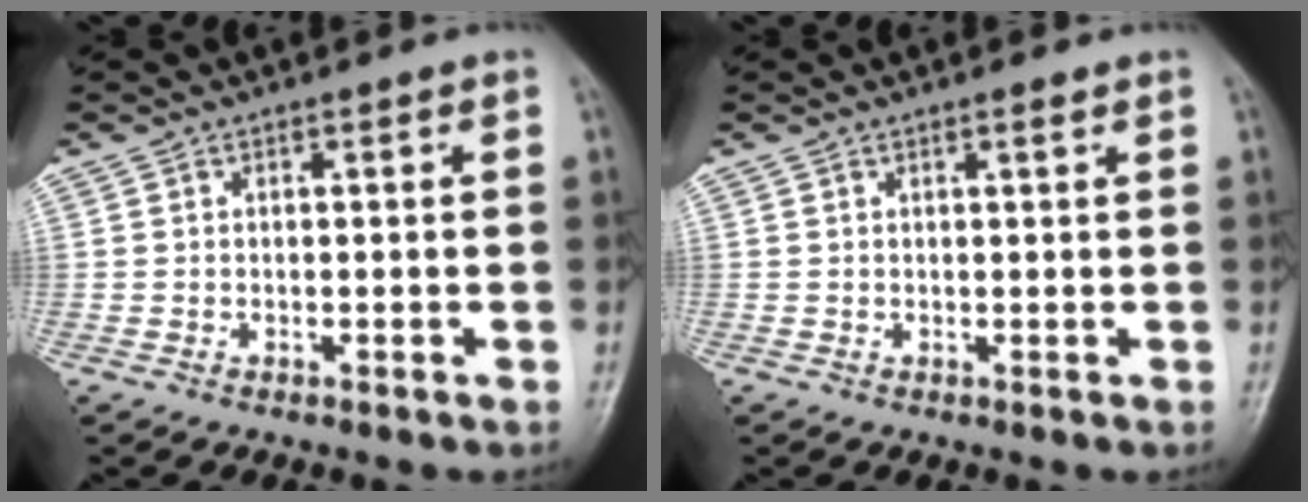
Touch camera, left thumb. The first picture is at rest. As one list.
[{"total": 0.9, "force": [0.6, 0.1, 0.6], "torque": [-0.008, -0.003, 0.010]}]